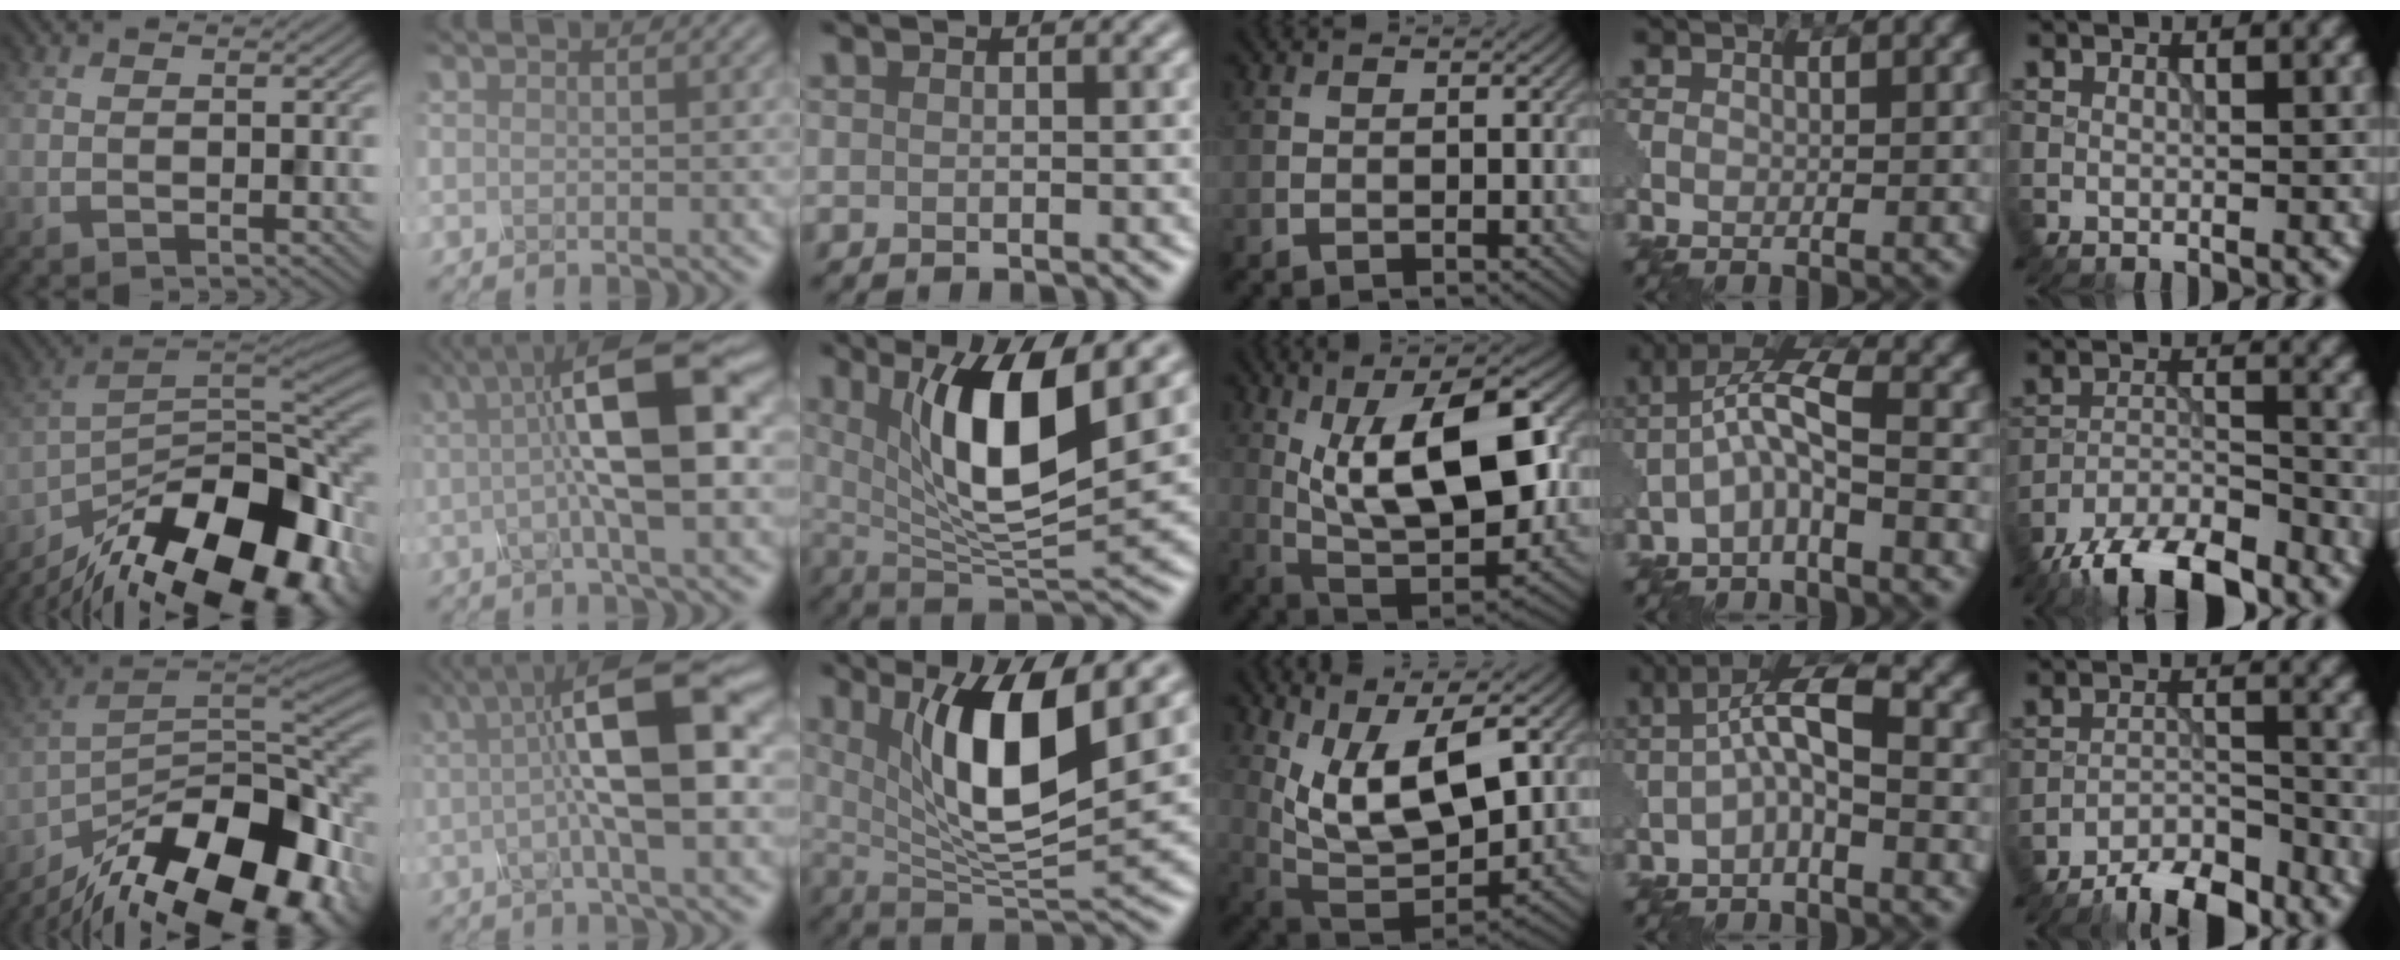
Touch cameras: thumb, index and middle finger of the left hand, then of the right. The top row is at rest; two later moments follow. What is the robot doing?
{"motion": "disassemble", "object": "glue stick"}